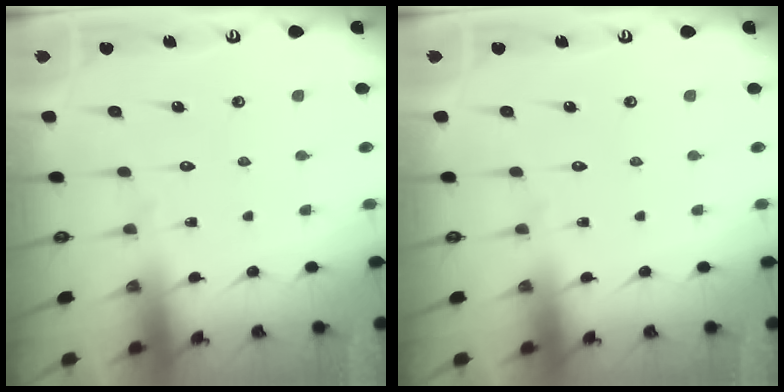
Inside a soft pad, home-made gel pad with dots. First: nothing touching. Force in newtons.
{"total": 0.0}